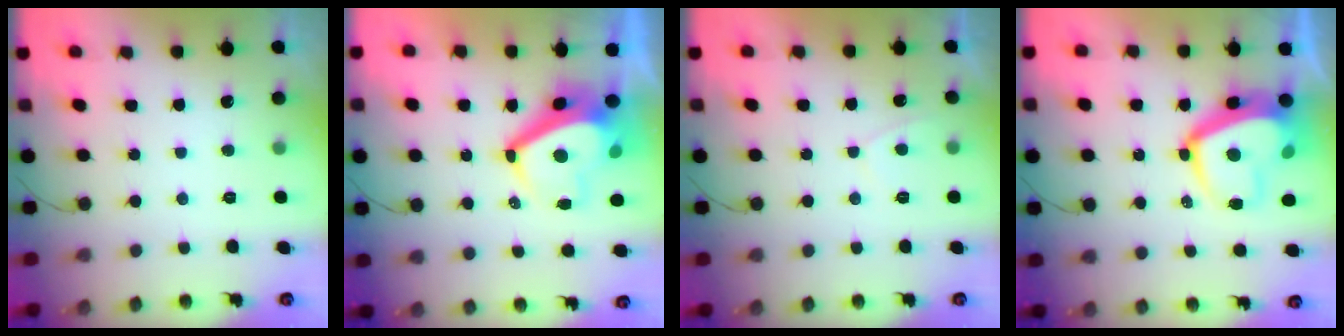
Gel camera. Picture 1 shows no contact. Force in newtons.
{"total": 8.9, "press": 8.8, "slide": 1.1}
{"total": 2.5, "press": 2.4, "slide": 0.7}
{"total": 15.2, "press": 15.1, "slide": 0.9}